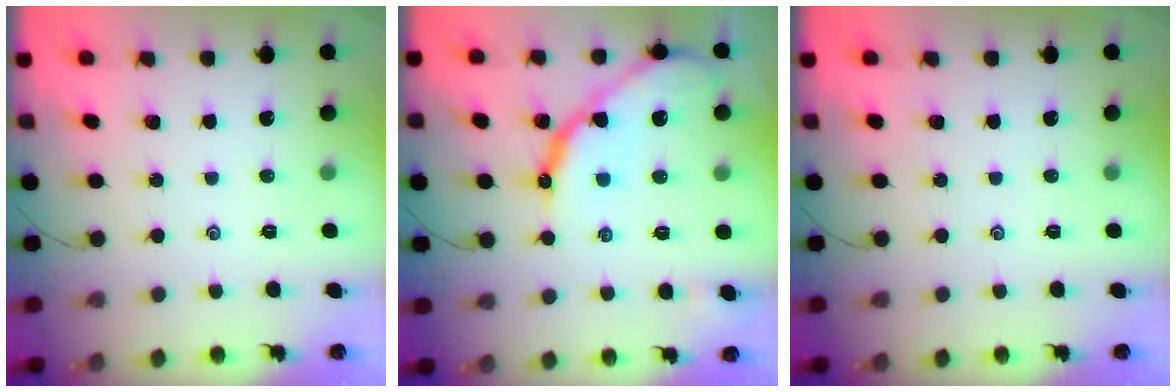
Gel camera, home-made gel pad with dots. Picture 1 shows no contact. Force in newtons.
{"total": 13.5, "press": 13.4, "slide": 1.2}
{"total": 0.0}